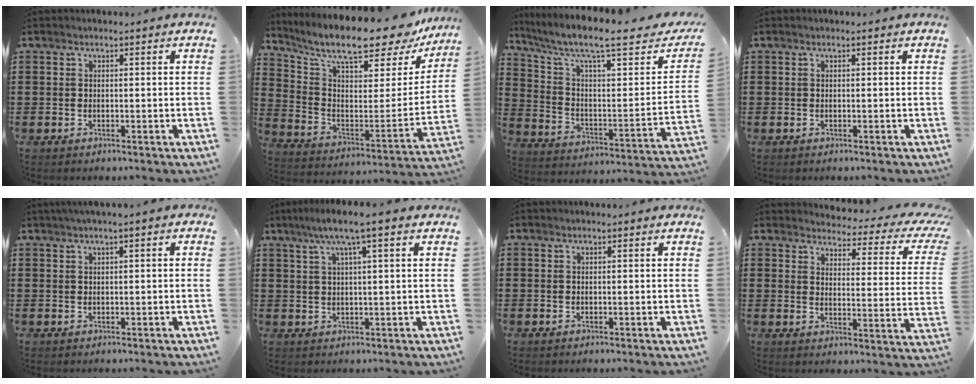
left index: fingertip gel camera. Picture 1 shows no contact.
{"total": 11.6, "force": [9.8, 1.8, 6.0], "torque": [-0.135, -0.076, 0.164]}
{"total": 8.8, "force": [6.5, 1.8, 5.6], "torque": [-0.120, -0.044, 0.103]}
{"total": 0.0}
{"total": 1.2, "force": [0.2, 0.0, 1.2], "torque": [-0.020, -0.003, 0.004]}
{"total": 5.3, "force": [2.6, 0.0, 4.7], "torque": [-0.097, 0.005, 0.041]}
{"total": 0.0}
{"total": 3.8, "force": [3.2, 0.8, 1.9], "torque": [-0.039, -0.030, 0.047]}